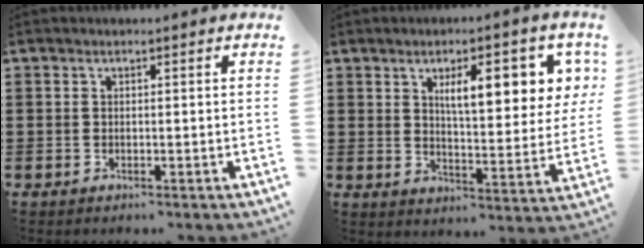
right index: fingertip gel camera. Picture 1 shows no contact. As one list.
[{"total": 9.3, "force": [4.1, 3.1, 7.8], "torque": [-0.128, -0.004, 0.064]}]